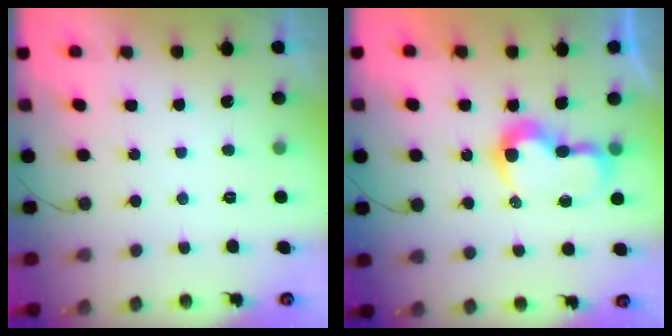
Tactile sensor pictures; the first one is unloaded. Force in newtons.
{"total": 8.0, "press": 8.0, "slide": 0.2}